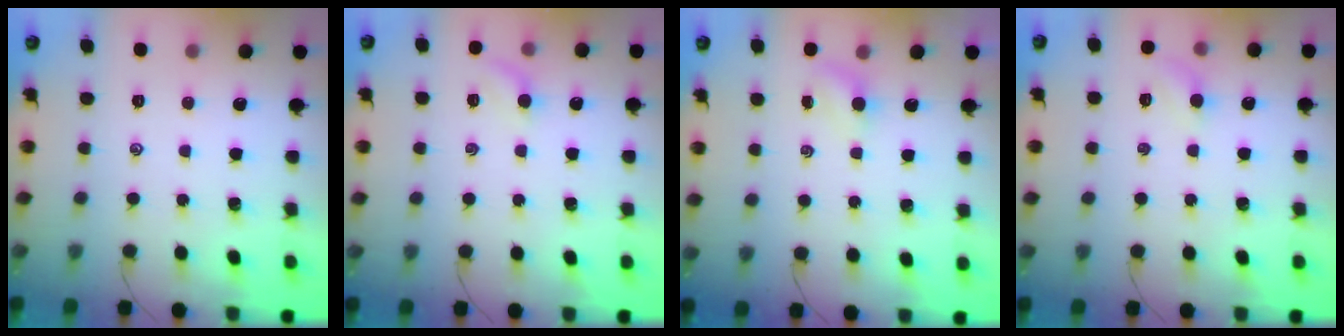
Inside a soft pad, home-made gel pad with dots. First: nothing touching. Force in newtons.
{"total": 5.5, "press": 5.3, "slide": 1.3}
{"total": 3.4, "press": 3.2, "slide": 1.1}
{"total": 3.6, "press": 3.4, "slide": 1.1}